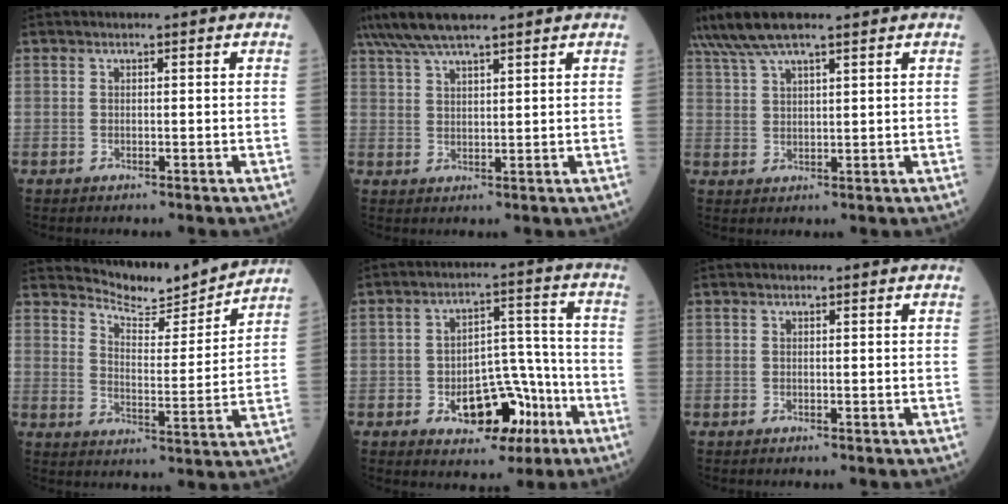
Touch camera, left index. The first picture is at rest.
{"total": 9.1, "force": [7.4, 1.2, 5.1], "torque": [-0.099, 0.041, 0.134]}
{"total": 9.0, "force": [7.2, 1.4, 5.3], "torque": [-0.107, 0.041, 0.133]}
{"total": 9.7, "force": [9.7, 0.4, 0.6], "torque": [-0.023, -0.014, 0.146]}
{"total": 10.8, "force": [-4.9, 6.1, 7.5], "torque": [-0.113, 0.027, -0.065]}
{"total": 0.0}